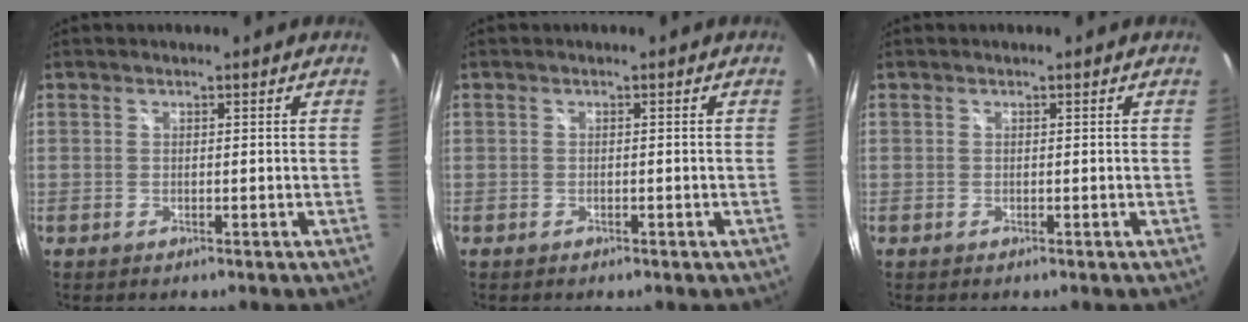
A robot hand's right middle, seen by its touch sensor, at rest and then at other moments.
{"total": 1.2, "force": [-0.8, 0.7, 0.4], "torque": [-0.008, -0.003, -0.011]}
{"total": 0.0}